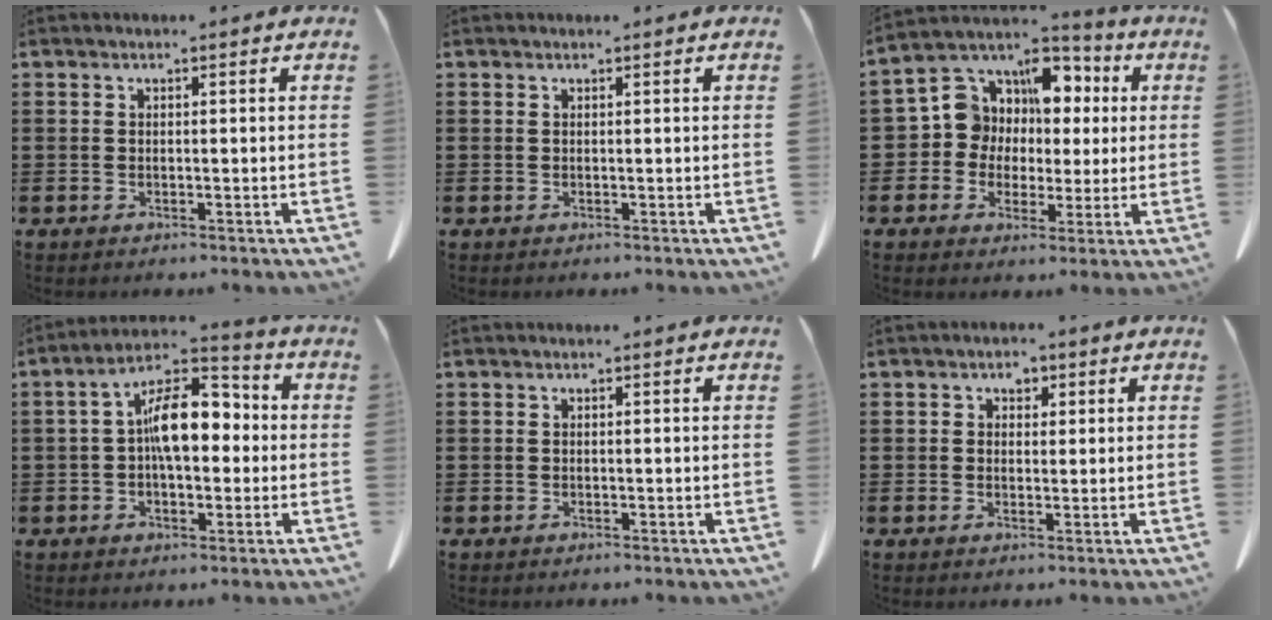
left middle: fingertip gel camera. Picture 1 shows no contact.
{"total": 0.0}
{"total": 8.7, "force": [1.5, 8.3, 2.1], "torque": [-0.092, -0.012, 0.030]}
{"total": 10.1, "force": [0.7, 5.3, 8.6], "torque": [-0.169, 0.015, 0.012]}
{"total": 0.0}
{"total": 2.0, "force": [0.7, 1.6, 1.0], "torque": [-0.016, 0.005, 0.010]}